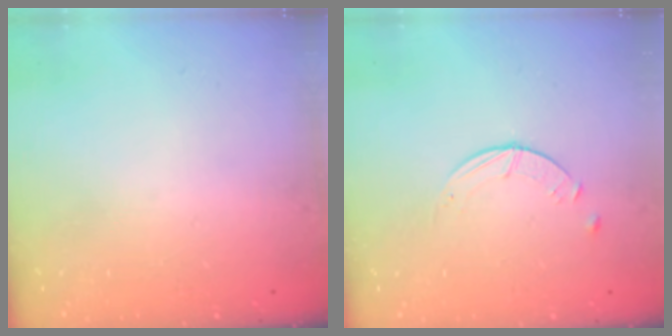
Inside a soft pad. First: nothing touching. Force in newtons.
{"total": 2.6, "press": 2.5, "slide": 0.3}